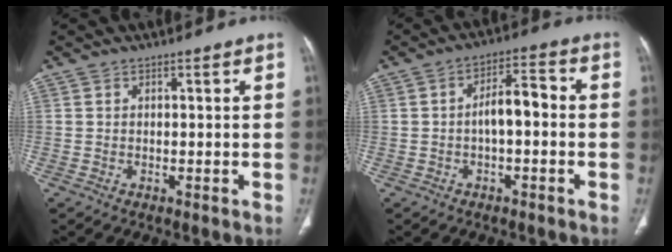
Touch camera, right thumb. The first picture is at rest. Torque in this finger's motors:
{"motor_torque": [0.93, 0.89, 0.93, -0.55, 0.04]}